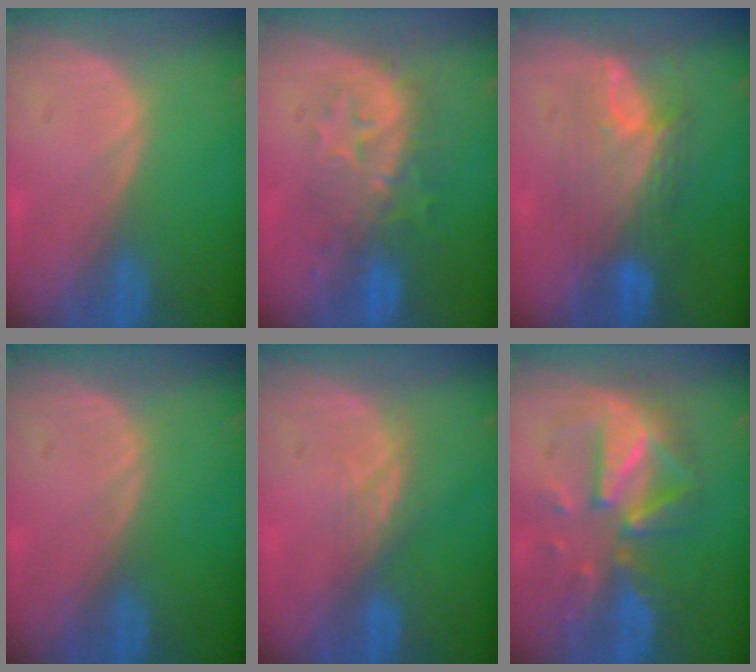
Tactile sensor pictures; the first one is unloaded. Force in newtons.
{"total": 8.5, "press": 8.2, "slide": 1.9}
{"total": 7.3, "press": 7.1, "slide": 1.3}
{"total": 0.0}
{"total": 3.0, "press": 2.6, "slide": 1.5}
{"total": 9.6, "press": 9.6, "slide": 0.6}